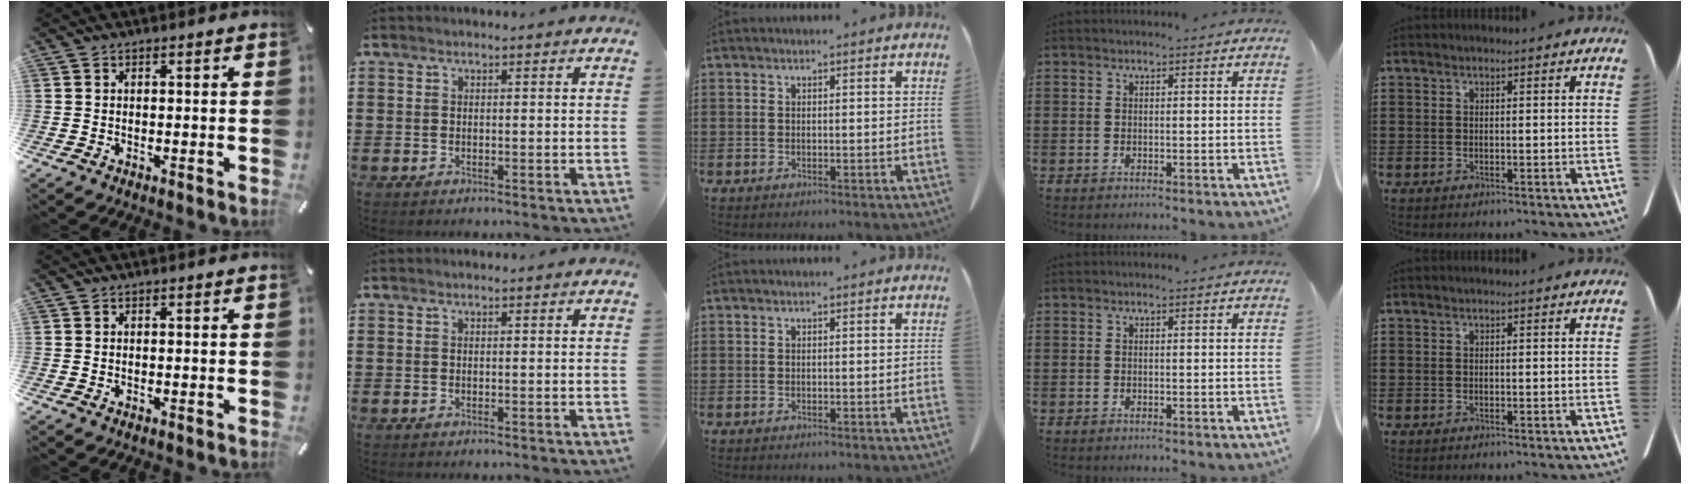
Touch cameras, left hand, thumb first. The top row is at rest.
{}